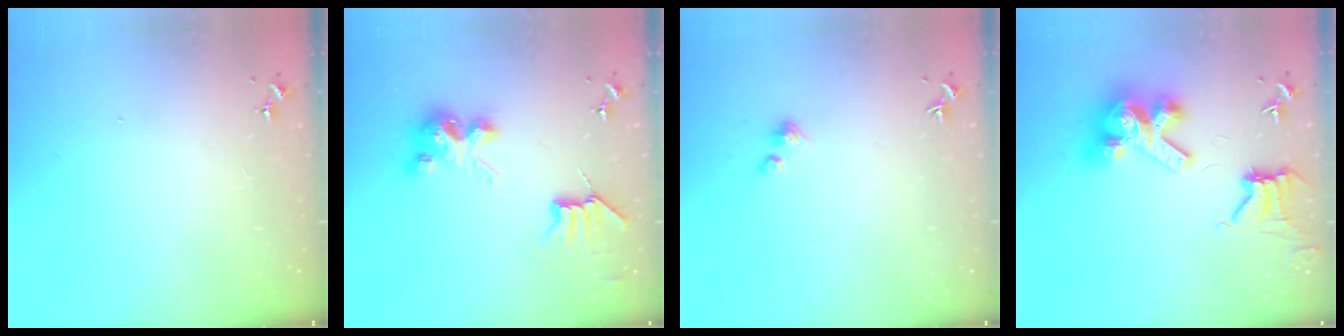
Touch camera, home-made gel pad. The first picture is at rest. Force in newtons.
{"total": 8.3, "press": 8.3, "slide": 0.1}
{"total": 2.8, "press": 2.8, "slide": 0.3}
{"total": 14.5, "press": 14.3, "slide": 2.0}